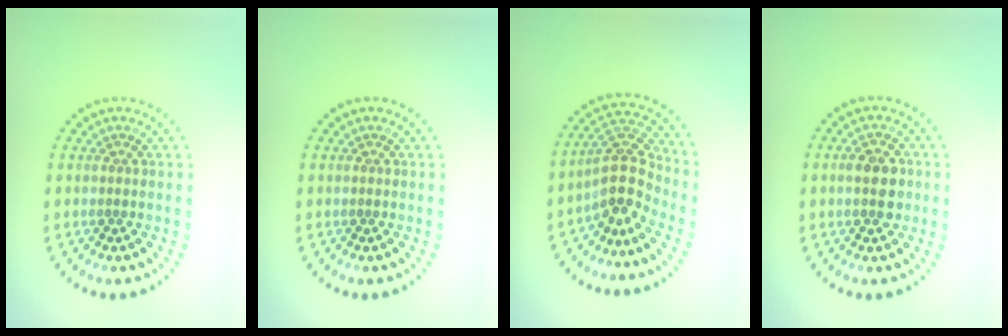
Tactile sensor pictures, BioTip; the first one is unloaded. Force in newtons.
{"total": 0.0}
{"total": 4.2, "press": 3.5, "slide": 2.3}
{"total": 2.7, "press": 2.7, "slide": 0.3}